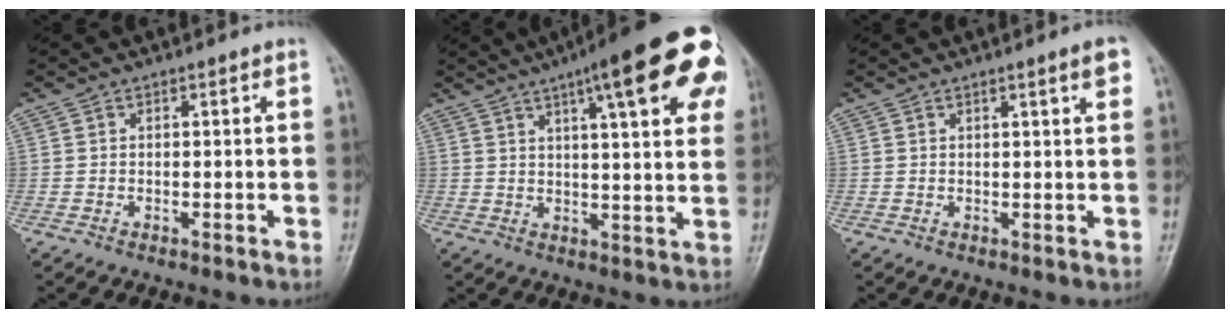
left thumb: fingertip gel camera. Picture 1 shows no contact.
{"total": 22.5, "force": [10.8, 5.2, 19.0], "torque": [-0.246, -0.005, 0.134]}
{"total": 2.7, "force": [1.5, 0.1, 2.2], "torque": [-0.030, -0.006, 0.020]}